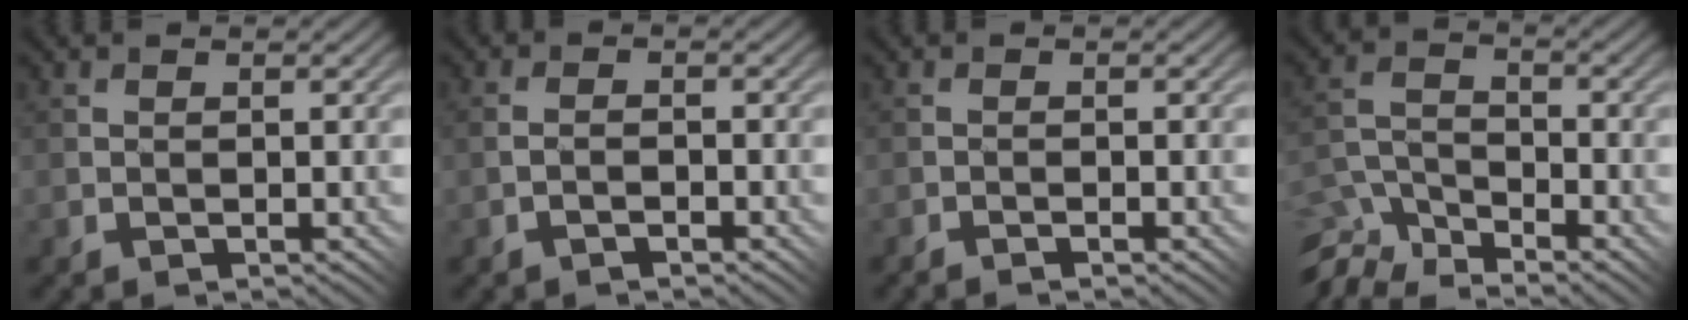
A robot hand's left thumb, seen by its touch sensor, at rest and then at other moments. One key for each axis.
{"total": 1.5, "fx": -0.9, "fy": 0.7, "fz": 1.0, "tx": -0.015, "ty": 0.010, "tz": -0.019}
{"total": 0.8, "fx": -0.8, "fy": -0.3, "fz": 0.1, "tx": -0.001, "ty": 0.006, "tz": -0.016}
{"total": 10.2, "fx": -9.0, "fy": 3.5, "fz": 3.2, "tx": -0.071, "ty": -0.013, "tz": -0.151}